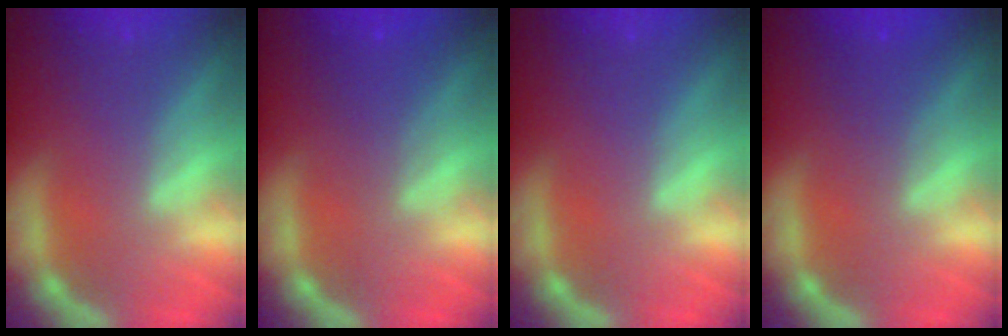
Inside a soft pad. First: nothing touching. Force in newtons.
{"total": 2.4}
{"total": 0.0}
{"total": 1.9}